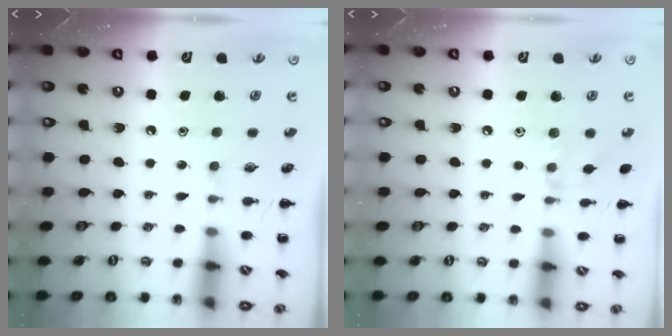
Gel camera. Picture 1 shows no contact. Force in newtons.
{"total": 7.0, "press": 6.7, "slide": 1.8}